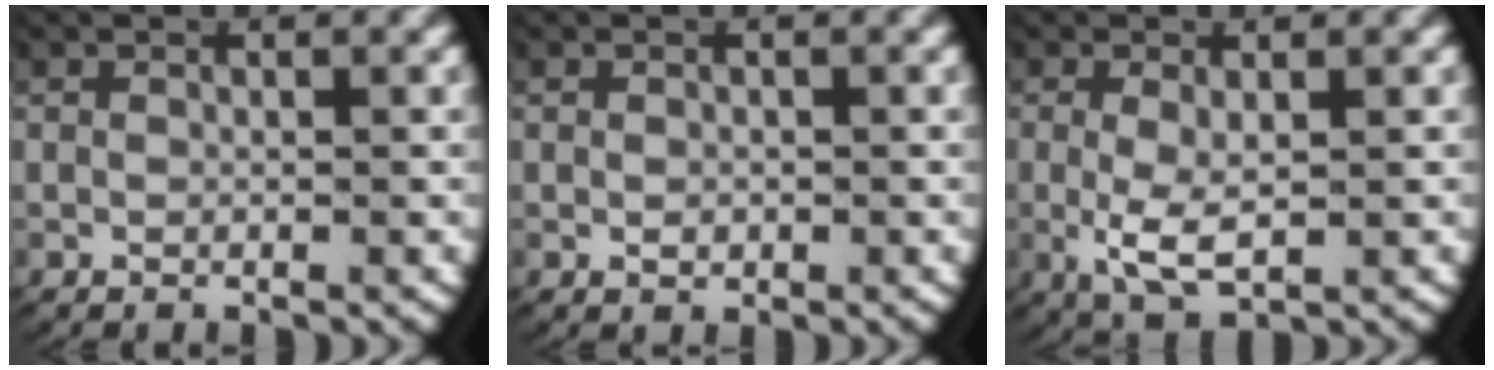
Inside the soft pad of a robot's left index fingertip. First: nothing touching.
{"total": 0.7, "force": [-0.3, 0.4, 0.4], "torque": [-0.018, -0.013, 0.003]}
{"total": 4.1, "force": [-0.8, 2.2, 3.4], "torque": [-0.082, -0.022, -0.001]}